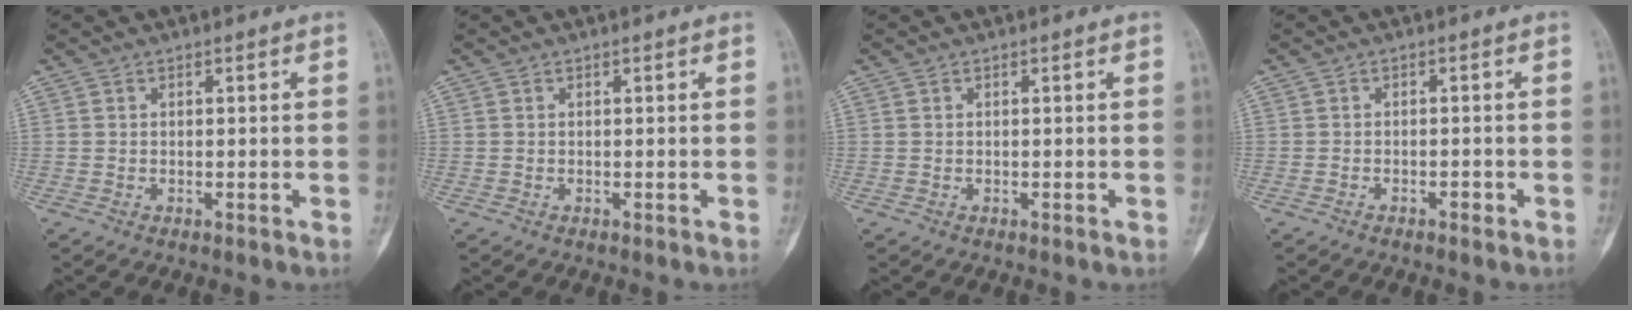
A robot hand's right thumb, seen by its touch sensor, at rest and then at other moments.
{"total": 0.0}
{"total": 0.0}
{"total": 1.2, "force": [-0.8, 0.6, 0.7], "torque": [-0.012, 0.008, -0.013]}